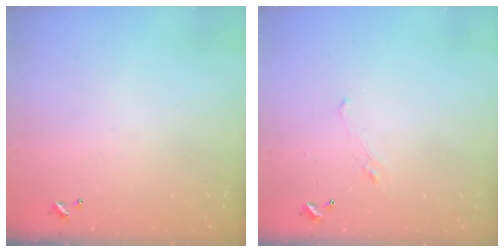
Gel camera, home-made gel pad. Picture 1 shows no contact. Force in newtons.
{"total": 0.8, "press": 0.1, "slide": 0.8}